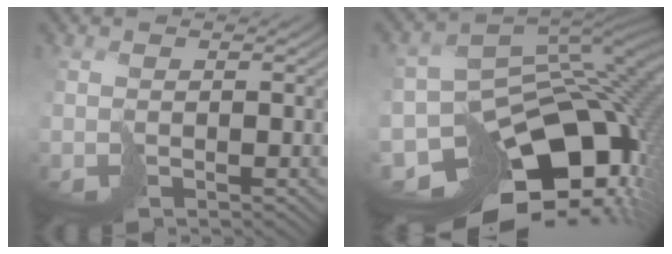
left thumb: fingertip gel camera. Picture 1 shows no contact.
{"total": 16.3, "force": [-8.0, 10.3, 9.8], "torque": [-0.186, -0.012, -0.116]}